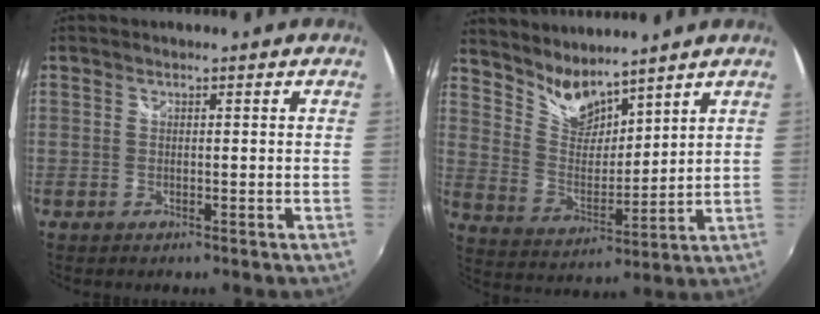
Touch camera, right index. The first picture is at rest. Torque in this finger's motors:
{"motor_torque": [-0.21, 0.26, 0.03, 0.00]}